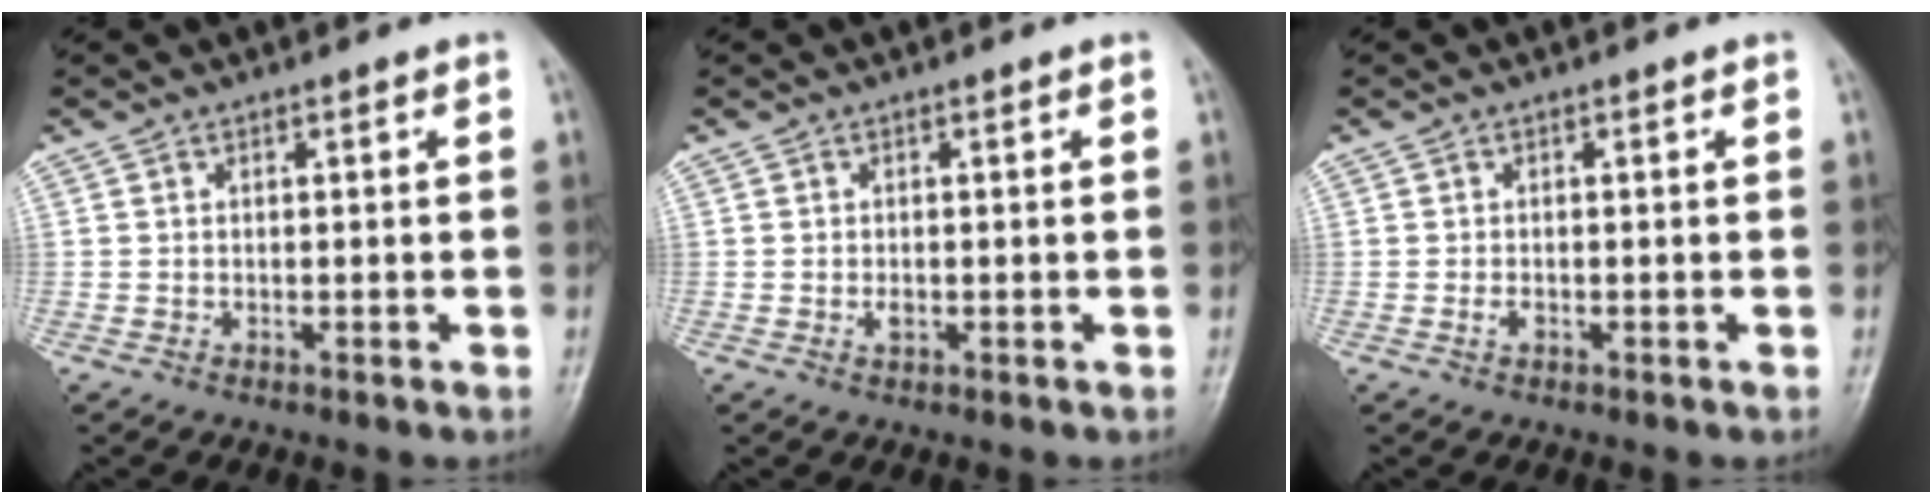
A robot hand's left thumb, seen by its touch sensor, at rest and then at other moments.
{"total": 1.2, "force": [0.0, 0.6, 1.0], "torque": [-0.015, -0.002, 0.002]}
{"total": 1.0, "force": [-0.1, 0.5, 0.8], "torque": [-0.015, 0.002, 0.000]}